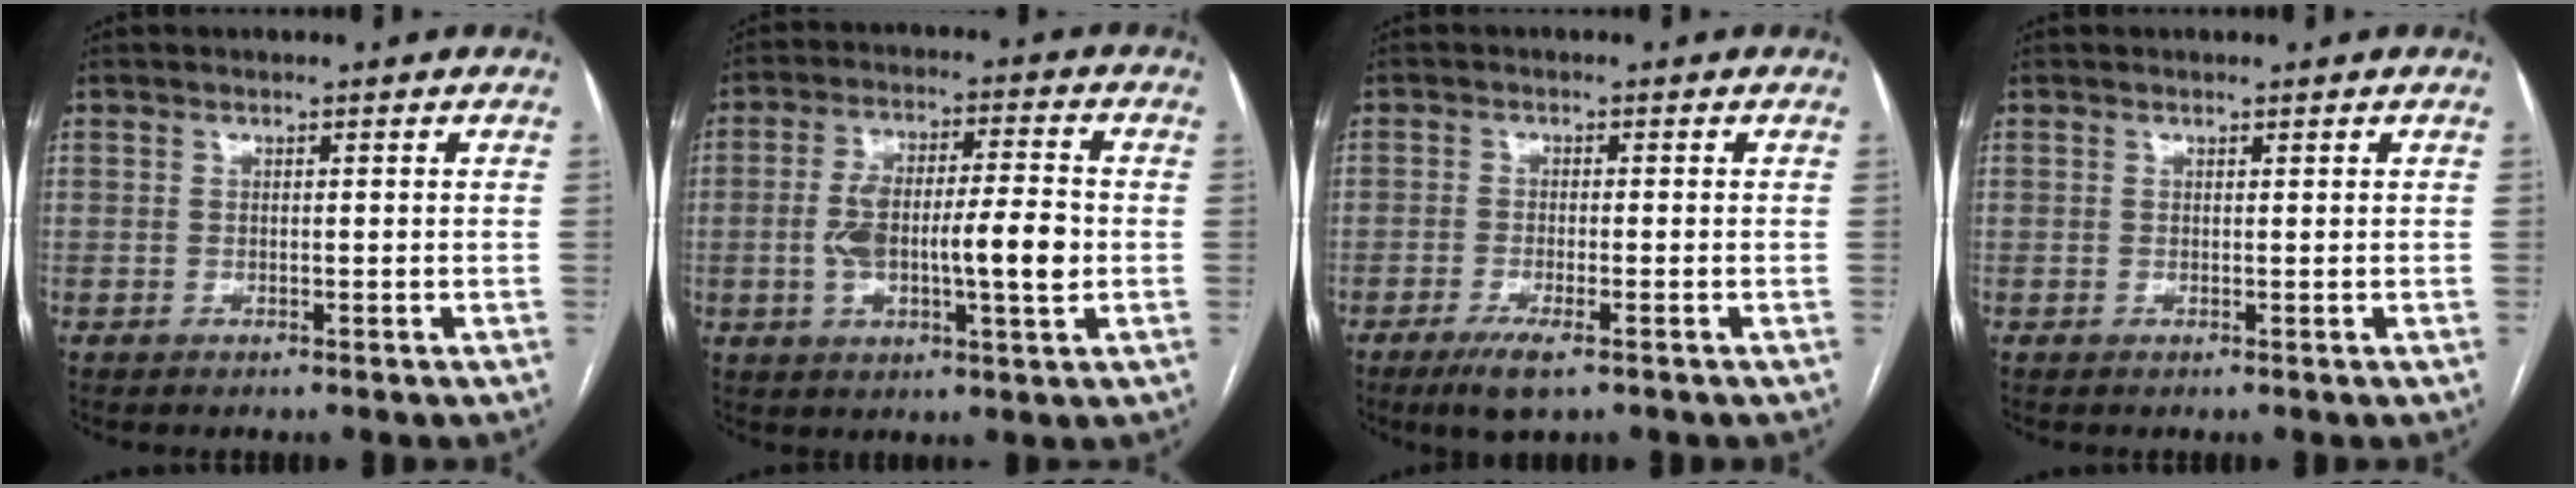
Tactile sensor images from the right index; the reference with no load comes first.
{"total": 12.1, "force": [-1.4, 2.9, 11.6], "torque": [-0.208, 0.015, -0.021]}
{"total": 4.7, "force": [-2.9, 0.8, 3.6], "torque": [-0.069, -0.010, -0.048]}
{"total": 0.0}